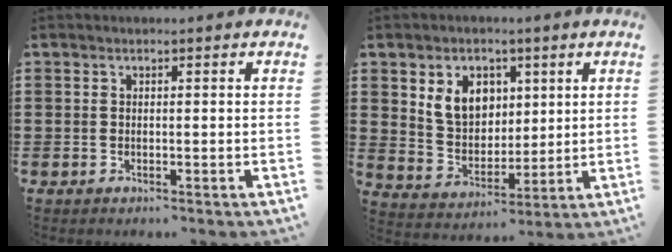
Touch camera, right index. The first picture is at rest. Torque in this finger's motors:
{"motor_torque": [1.07, 1.07, 0.56, 0.13]}